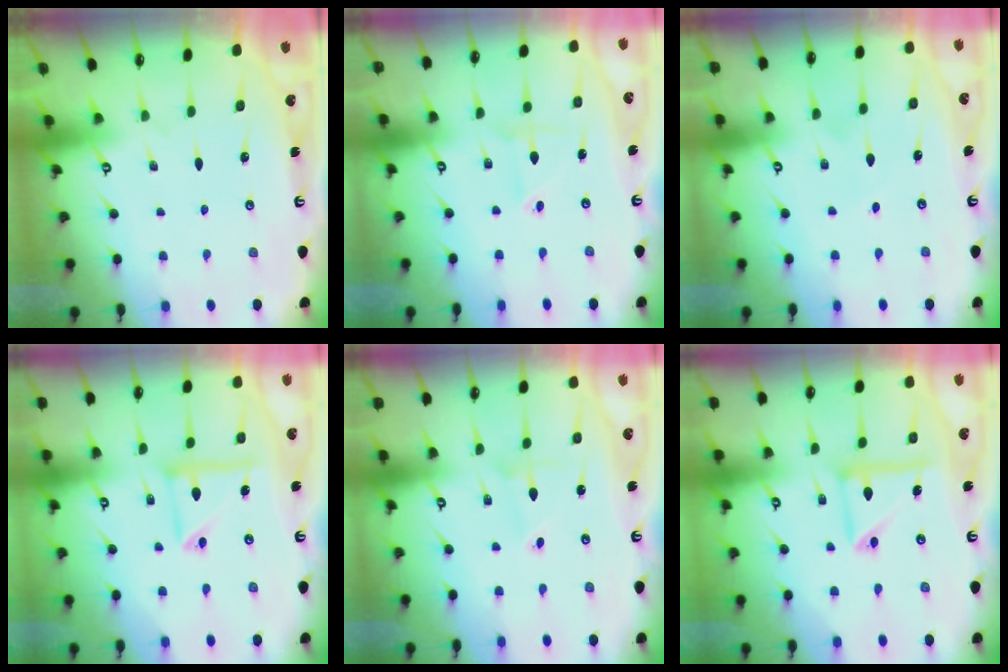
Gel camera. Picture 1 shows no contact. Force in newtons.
{"total": 2.5, "press": 2.3, "slide": 0.8}
{"total": 3.4, "press": 3.3, "slide": 0.9}
{"total": 11.2, "press": 11.1, "slide": 1.1}
{"total": 2.0, "press": 2.0, "slide": 0.2}
{"total": 11.9, "press": 11.8, "slide": 1.7}